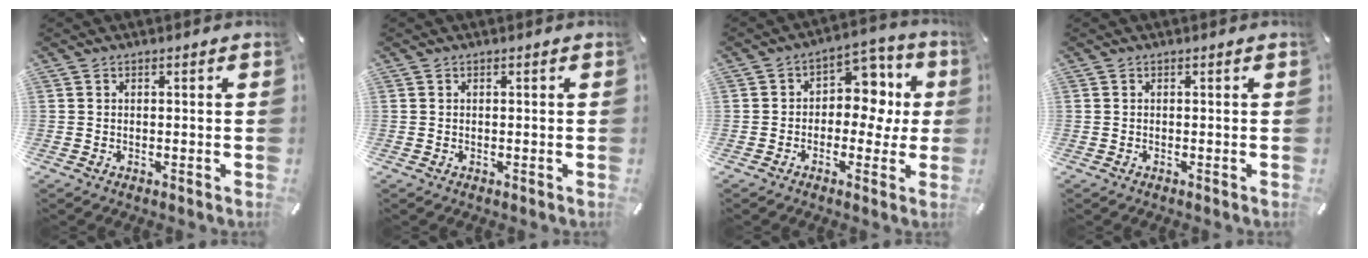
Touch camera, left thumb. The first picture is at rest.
{"total": 0.0}
{"total": 10.0, "force": [0.8, 7.5, 6.6], "torque": [-0.081, -0.005, 0.011]}
{"total": 0.0}